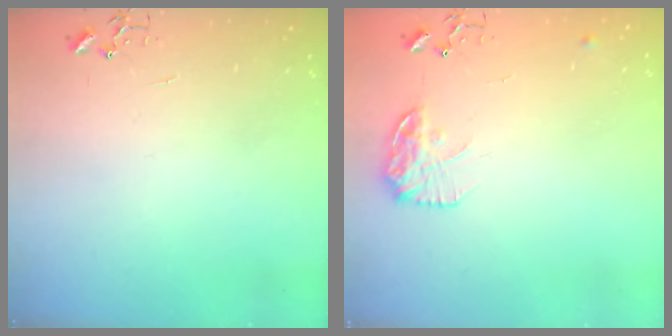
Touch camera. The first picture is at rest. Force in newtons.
{"total": 12.3, "press": 12.3, "slide": 0.5}